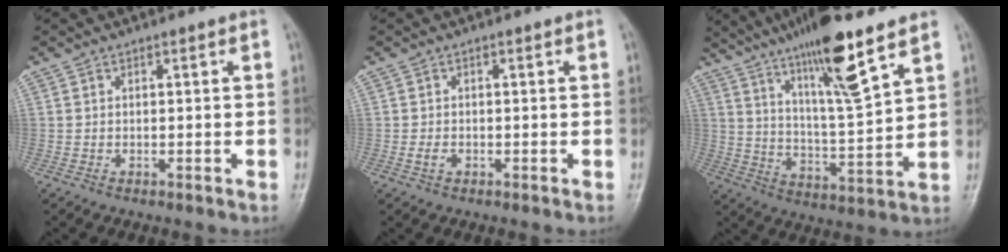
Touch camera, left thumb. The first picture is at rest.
{"total": 1.6, "force": [-0.6, 1.2, 1.0], "torque": [-0.018, 0.001, -0.012]}
{"total": 16.0, "force": [10.2, 1.9, 12.2], "torque": [-0.205, -0.055, 0.179]}